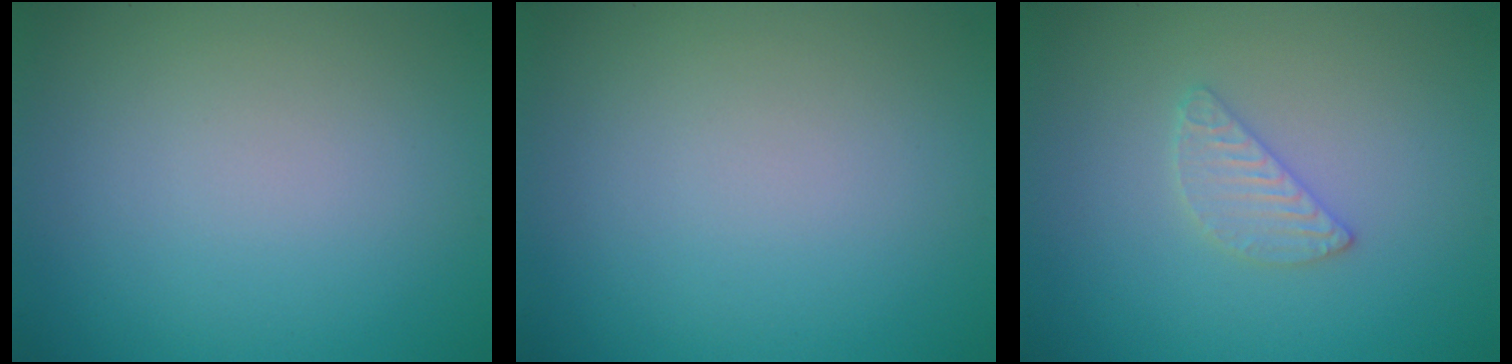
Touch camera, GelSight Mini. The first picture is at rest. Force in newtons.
{"total": 0.0}
{"total": 1.9, "press": 1.8, "slide": 0.2}